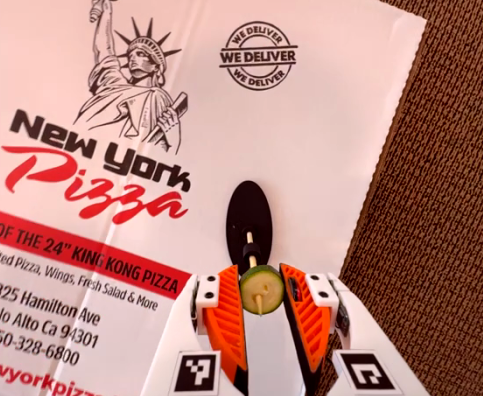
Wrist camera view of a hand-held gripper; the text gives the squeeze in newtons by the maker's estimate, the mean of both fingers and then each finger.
{"total": 7.9, "left": 7.7, "right": 8.0}